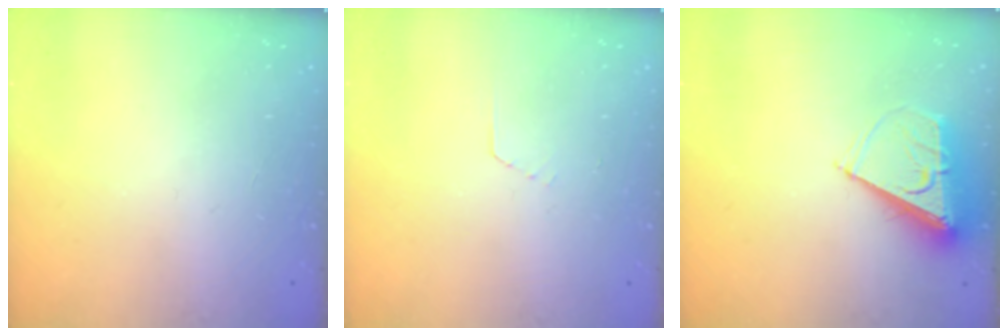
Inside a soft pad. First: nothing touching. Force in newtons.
{"total": 2.9, "press": 2.9, "slide": 0.2}
{"total": 8.2, "press": 8.2, "slide": 0.5}